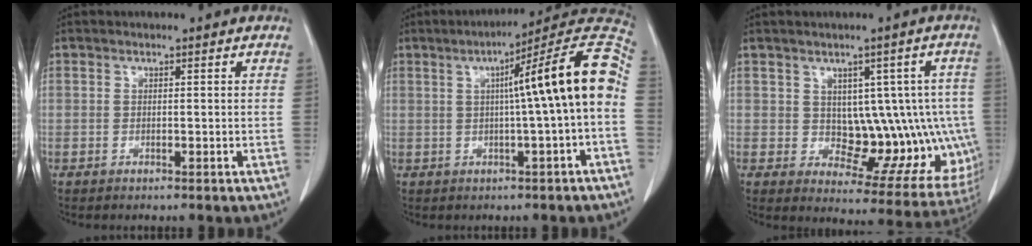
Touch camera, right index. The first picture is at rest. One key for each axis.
{"total": 14.7, "fx": 0.7, "fy": -0.5, "fz": 14.7, "tx": -0.198, "ty": 0.039, "tz": 0.003}
{"total": 12.5, "fx": 0.6, "fy": 6.7, "fz": 10.6, "tx": -0.107, "ty": 0.015, "tz": 0.027}